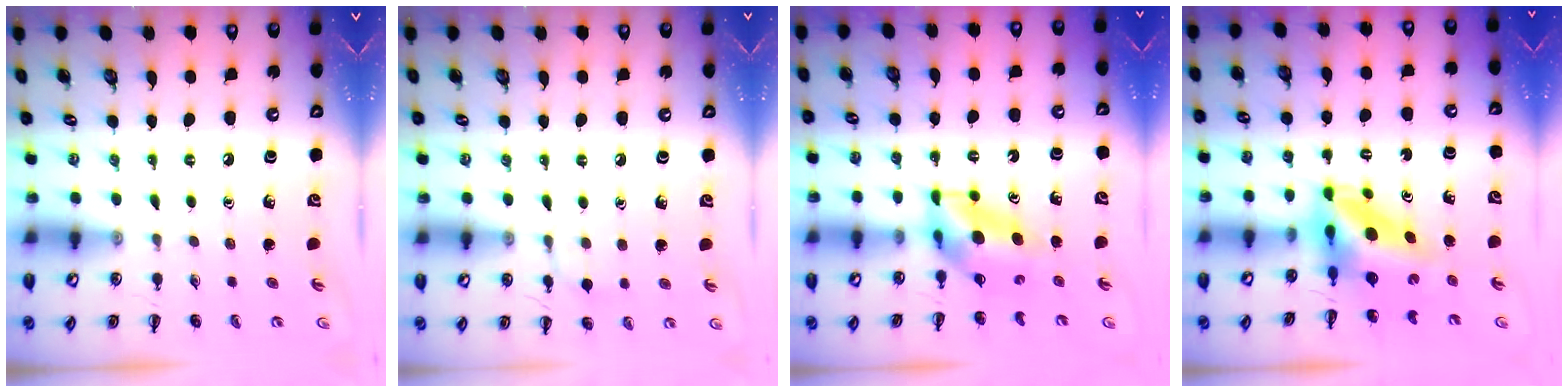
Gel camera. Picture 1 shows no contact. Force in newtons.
{"total": 6.5, "press": 6.3, "slide": 1.7}
{"total": 5.4, "press": 5.4, "slide": 0.7}
{"total": 6.9, "press": 6.6, "slide": 2.1}